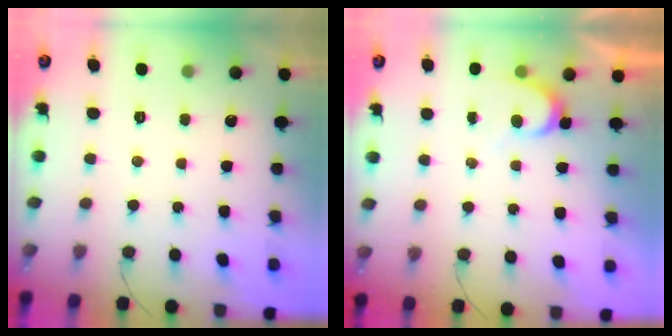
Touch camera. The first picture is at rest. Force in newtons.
{"total": 4.8, "press": 4.8, "slide": 0.6}